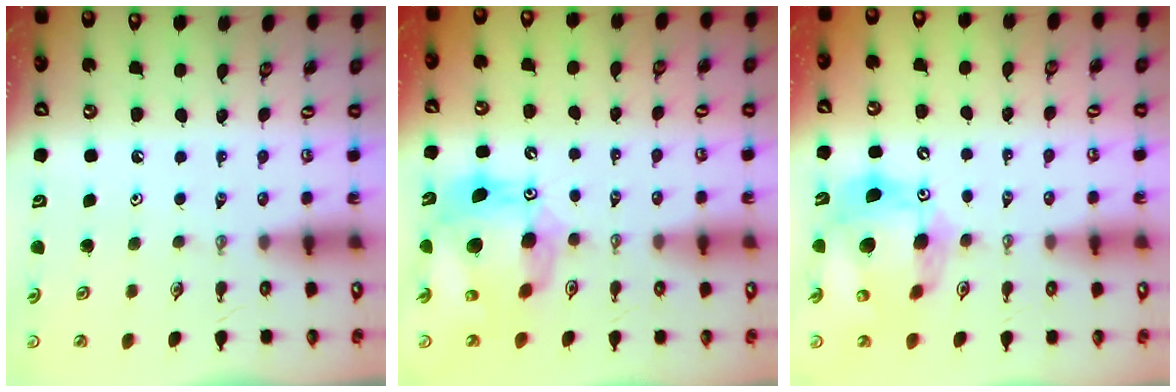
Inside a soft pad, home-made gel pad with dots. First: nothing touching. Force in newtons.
{"total": 16.5, "press": 16.4, "slide": 1.7}
{"total": 16.6, "press": 16.4, "slide": 2.6}